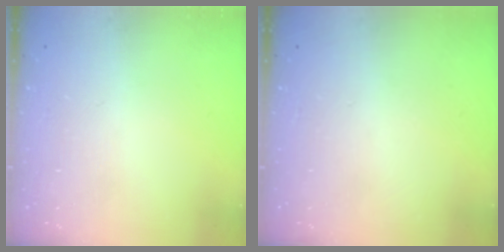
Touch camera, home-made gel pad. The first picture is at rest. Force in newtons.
{"total": 0.0}